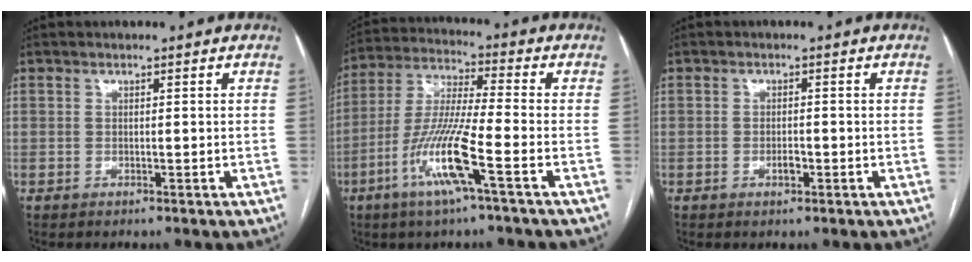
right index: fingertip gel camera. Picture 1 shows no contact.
{"total": 12.1, "force": [-5.1, -0.1, 11.0], "torque": [-0.226, -0.010, -0.103]}
{"total": 1.8, "force": [-0.7, 0.7, 1.4], "torque": [-0.026, 0.002, -0.010]}